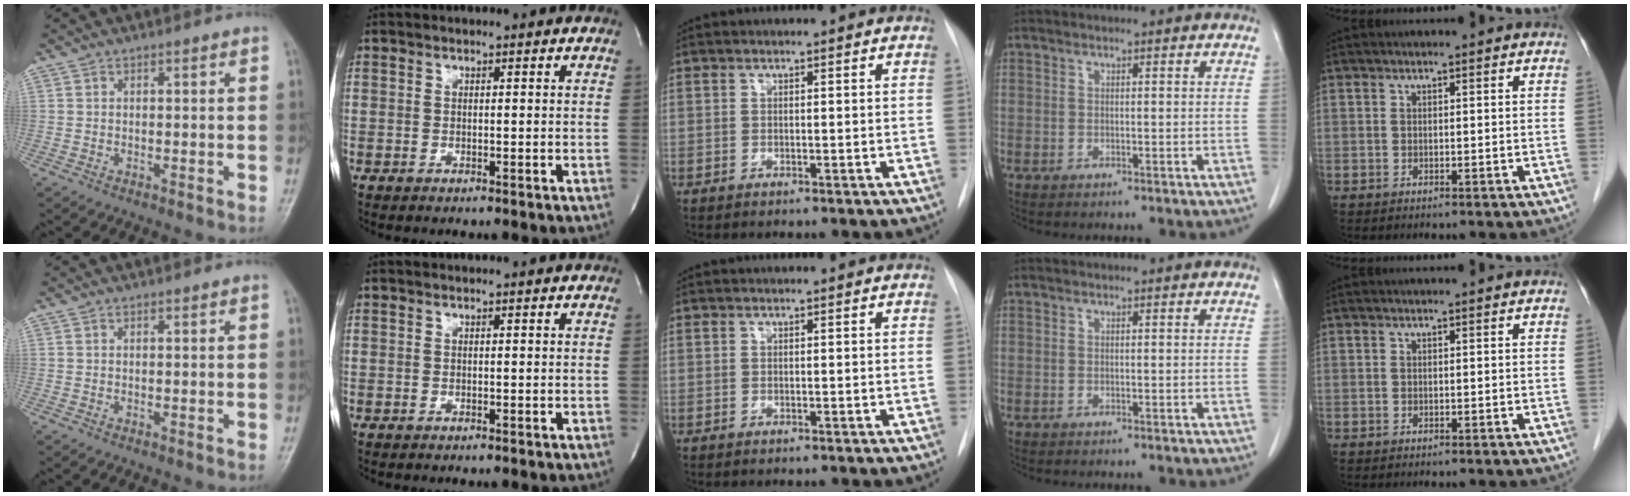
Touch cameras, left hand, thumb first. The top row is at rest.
{}